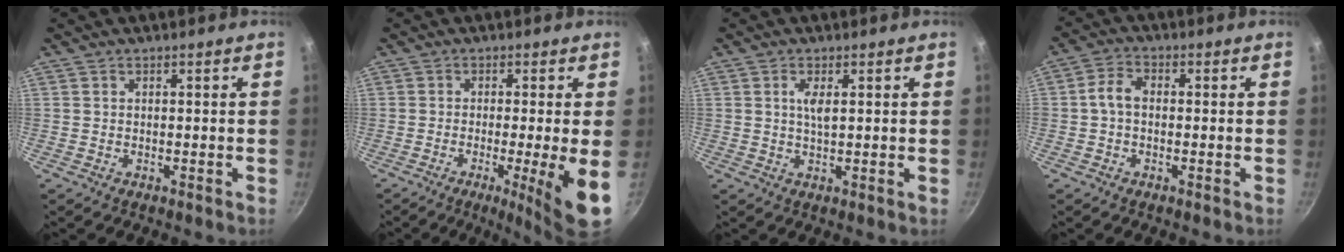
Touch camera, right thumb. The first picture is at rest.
{"total": 8.9, "force": [-2.1, 0.3, 8.6], "torque": [-0.126, -0.007, -0.030]}
{"total": 2.9, "force": [0.8, 0.8, 2.6], "torque": [-0.051, -0.004, 0.017]}
{"total": 4.0, "force": [-0.3, 2.7, 2.9], "torque": [-0.056, 0.019, -0.013]}